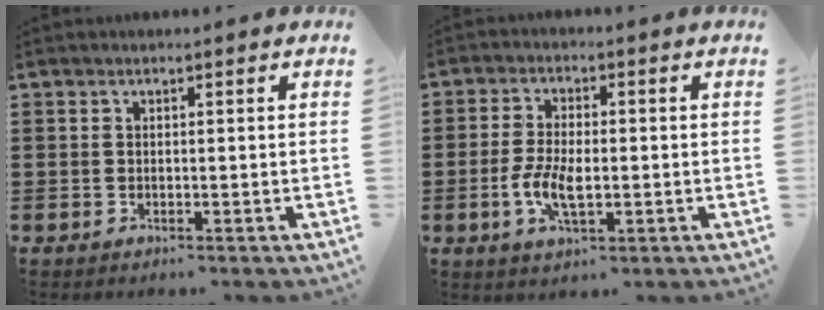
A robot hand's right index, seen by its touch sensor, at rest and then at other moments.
{"total": 5.8, "force": [-1.2, 2.6, 5.0], "torque": [-0.114, -0.003, -0.027]}